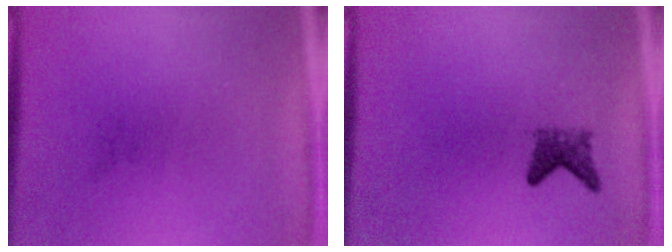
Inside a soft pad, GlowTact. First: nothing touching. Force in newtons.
{"total": 2.1}